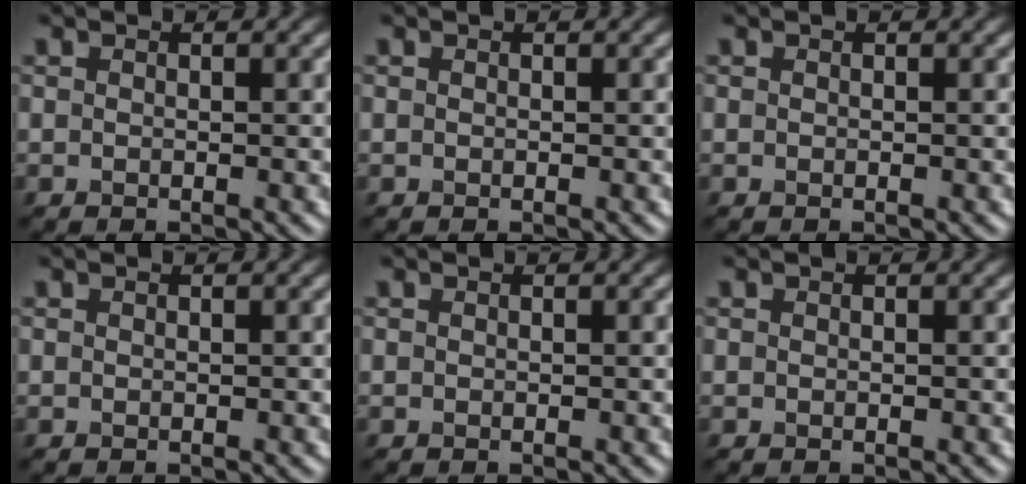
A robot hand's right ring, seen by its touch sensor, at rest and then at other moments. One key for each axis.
{"total": 0.0}
{"total": 0.0}
{"total": 0.0}
{"total": 0.0}
{"total": 0.0}